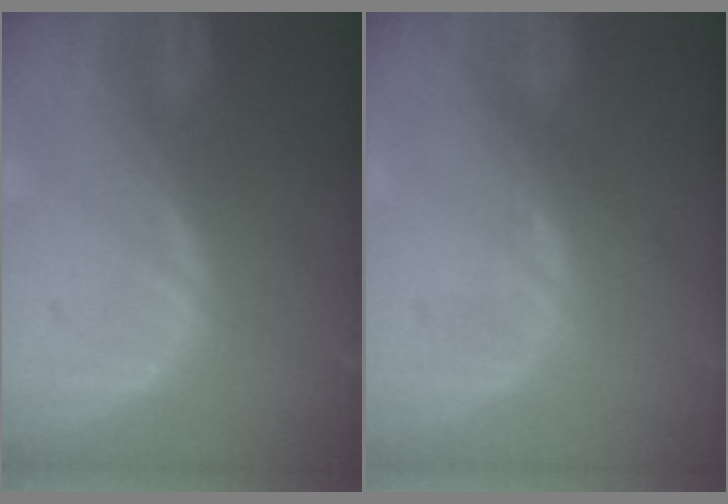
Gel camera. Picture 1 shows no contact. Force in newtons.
{"total": 0.5, "press": 0.5, "slide": 0.2}